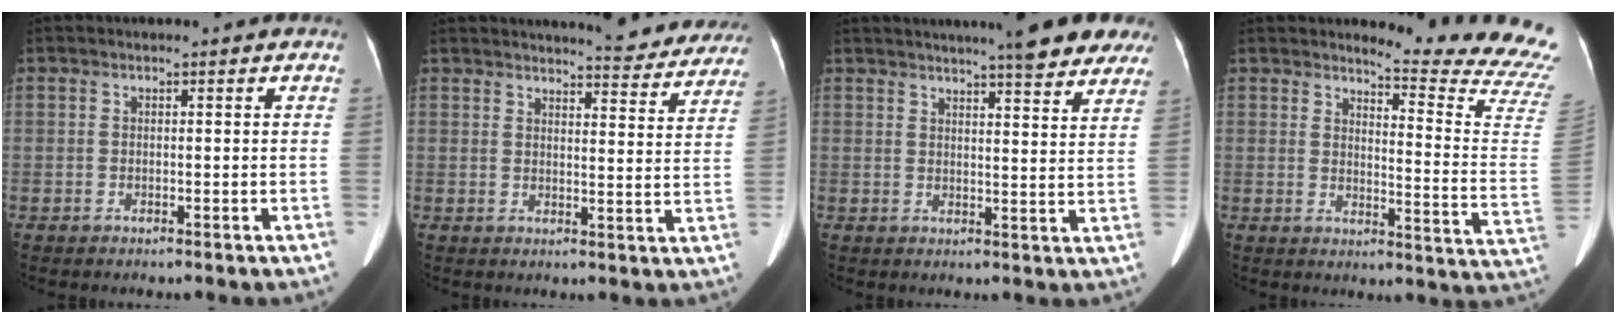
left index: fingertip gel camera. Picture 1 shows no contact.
{"total": 13.4, "force": [12.7, 2.1, 3.7], "torque": [-0.027, -0.034, 0.129]}
{"total": 14.3, "force": [11.8, 2.0, 7.7], "torque": [-0.094, 0.005, 0.134]}
{"total": 16.6, "force": [16.0, -2.1, 3.6], "torque": [-0.053, -0.172, 0.167]}